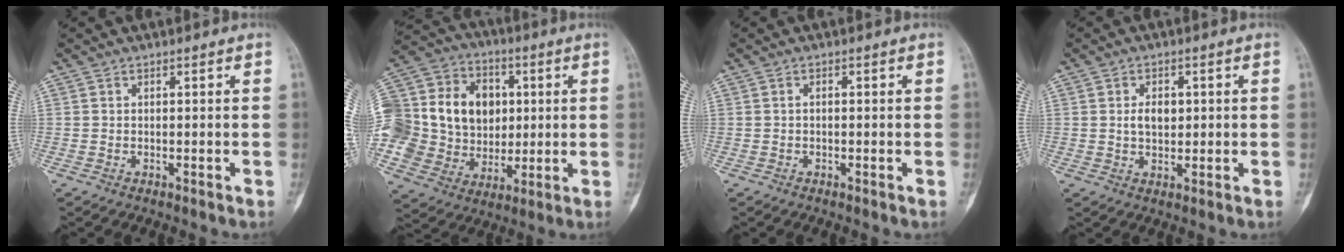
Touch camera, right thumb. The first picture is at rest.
{"total": 26.1, "force": [2.7, 21.9, 14.0], "torque": [-0.262, 0.045, 0.064]}
{"total": 0.5, "force": [-0.1, 0.3, 0.4], "torque": [-0.008, 0.000, -0.004]}
{"total": 4.3, "force": [0.6, 2.8, 3.2], "torque": [-0.040, -0.002, 0.011]}